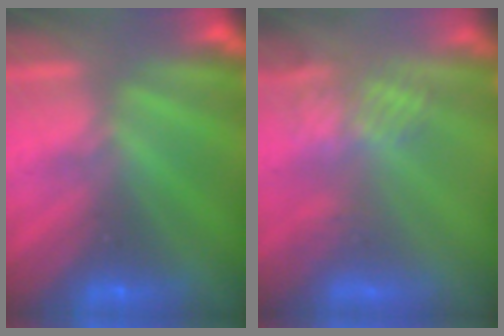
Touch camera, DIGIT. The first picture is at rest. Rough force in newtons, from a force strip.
{"total": 2.8}